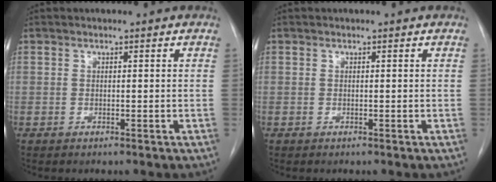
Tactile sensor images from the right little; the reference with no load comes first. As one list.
[{"total": 0.0}]